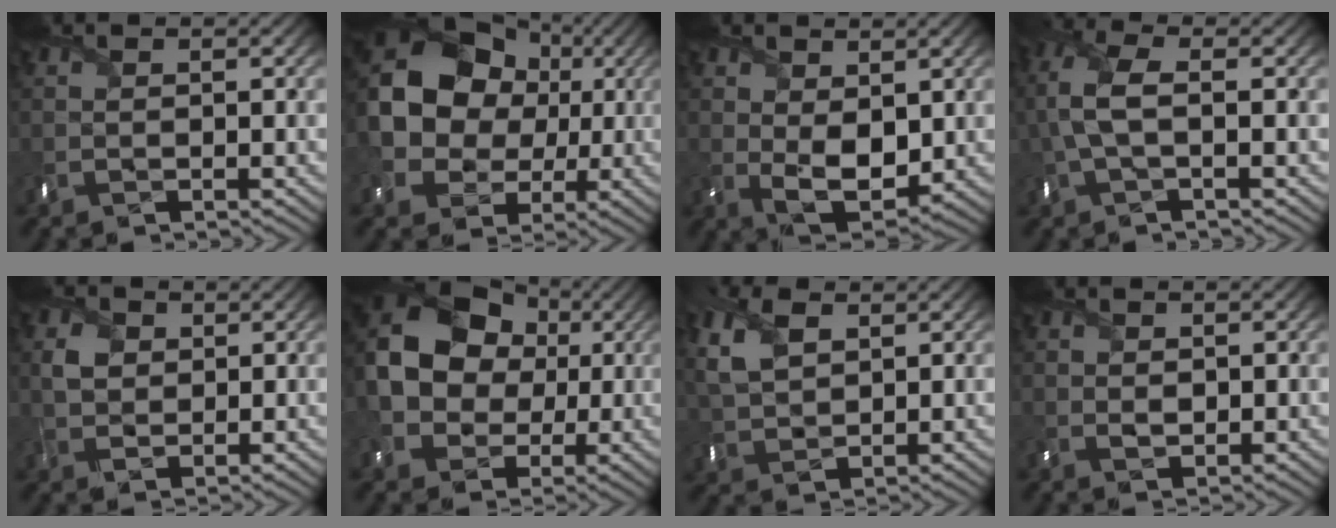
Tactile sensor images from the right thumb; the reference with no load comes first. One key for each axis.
{"total": 15.9, "fx": 1.5, "fy": 13.1, "fz": 8.8, "tx": -0.206, "ty": 0.016, "tz": 0.020}
{"total": 6.1, "fx": 0.7, "fy": 3.8, "fz": 4.7, "tx": -0.103, "ty": -0.020, "tz": 0.015}
{"total": 5.9, "fx": 0.0, "fy": 2.7, "fz": 5.2, "tx": -0.136, "ty": 0.012, "tz": -0.011}
{"total": 2.9, "fx": 0.9, "fy": 2.3, "fz": 1.5, "tx": -0.036, "ty": 0.002, "tz": 0.013}
{"total": 15.7, "fx": 1.5, "fy": 12.8, "fz": 9.0, "tx": -0.214, "ty": 0.020, "tz": 0.014}
{"total": 6.5, "fx": 2.7, "fy": 3.9, "fz": 4.4, "tx": -0.137, "ty": 0.011, "tz": 0.054}
{"total": 1.2, "fx": 0.1, "fy": 1.0, "fz": 0.7, "tx": -0.015, "ty": -0.004, "tz": 0.000}